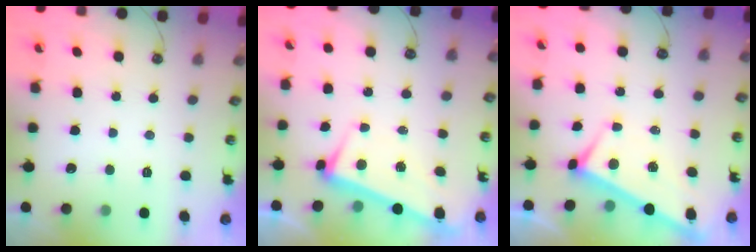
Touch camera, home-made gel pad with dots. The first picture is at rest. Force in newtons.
{"total": 3.4, "press": 3.3, "slide": 1.0}
{"total": 4.0, "press": 4.0, "slide": 0.1}